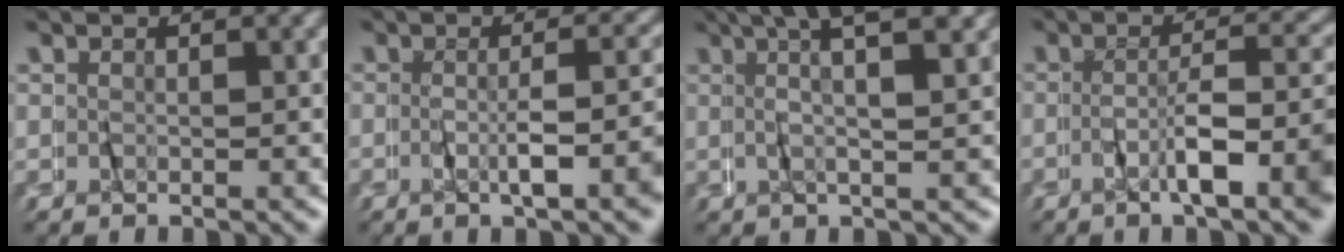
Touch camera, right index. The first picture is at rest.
{"total": 3.9, "force": [-1.8, -0.1, 3.4], "torque": [-0.056, 0.002, -0.029]}
{"total": 5.8, "force": [3.4, 0.4, 4.7], "torque": [-0.078, 0.023, 0.046]}
{"total": 5.8, "force": [-2.2, 0.8, 5.3], "torque": [-0.081, -0.002, -0.036]}